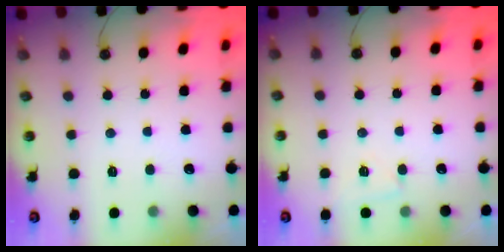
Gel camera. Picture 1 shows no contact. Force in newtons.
{"total": 3.6, "press": 2.9, "slide": 2.1}